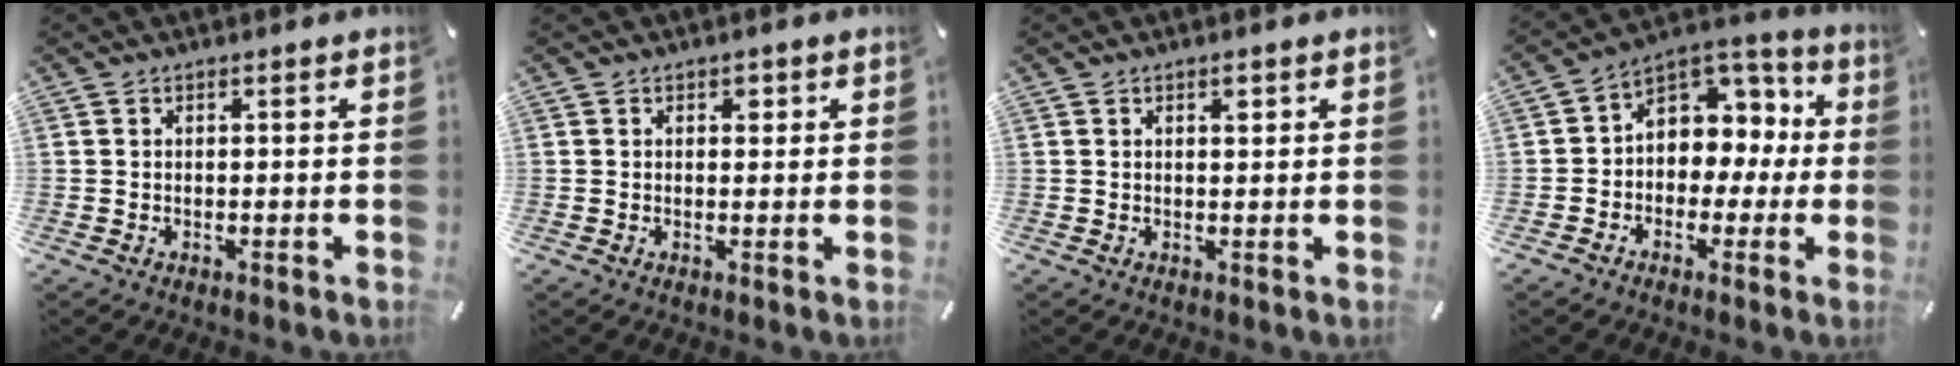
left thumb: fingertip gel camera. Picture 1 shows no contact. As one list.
[{"total": 1.5, "force": [0.6, 1.2, 0.7], "torque": [-0.001, -0.001, 0.005]}, {"total": 1.7, "force": [0.8, 0.8, 1.3], "torque": [-0.019, -0.001, 0.013]}, {"total": 8.5, "force": [1.1, 7.8, 3.3], "torque": [-0.054, -0.016, 0.025]}]